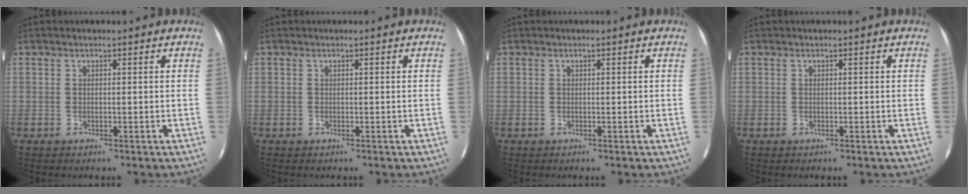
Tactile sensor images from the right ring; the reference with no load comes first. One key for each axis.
{"total": 0.0}
{"total": 0.0}
{"total": 0.0}